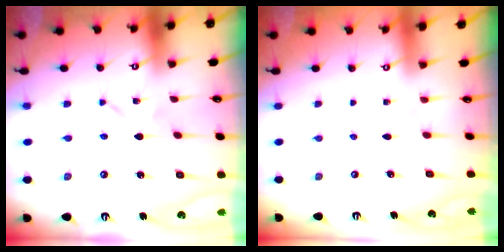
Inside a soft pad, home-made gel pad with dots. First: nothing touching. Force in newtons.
{"total": 0.0}